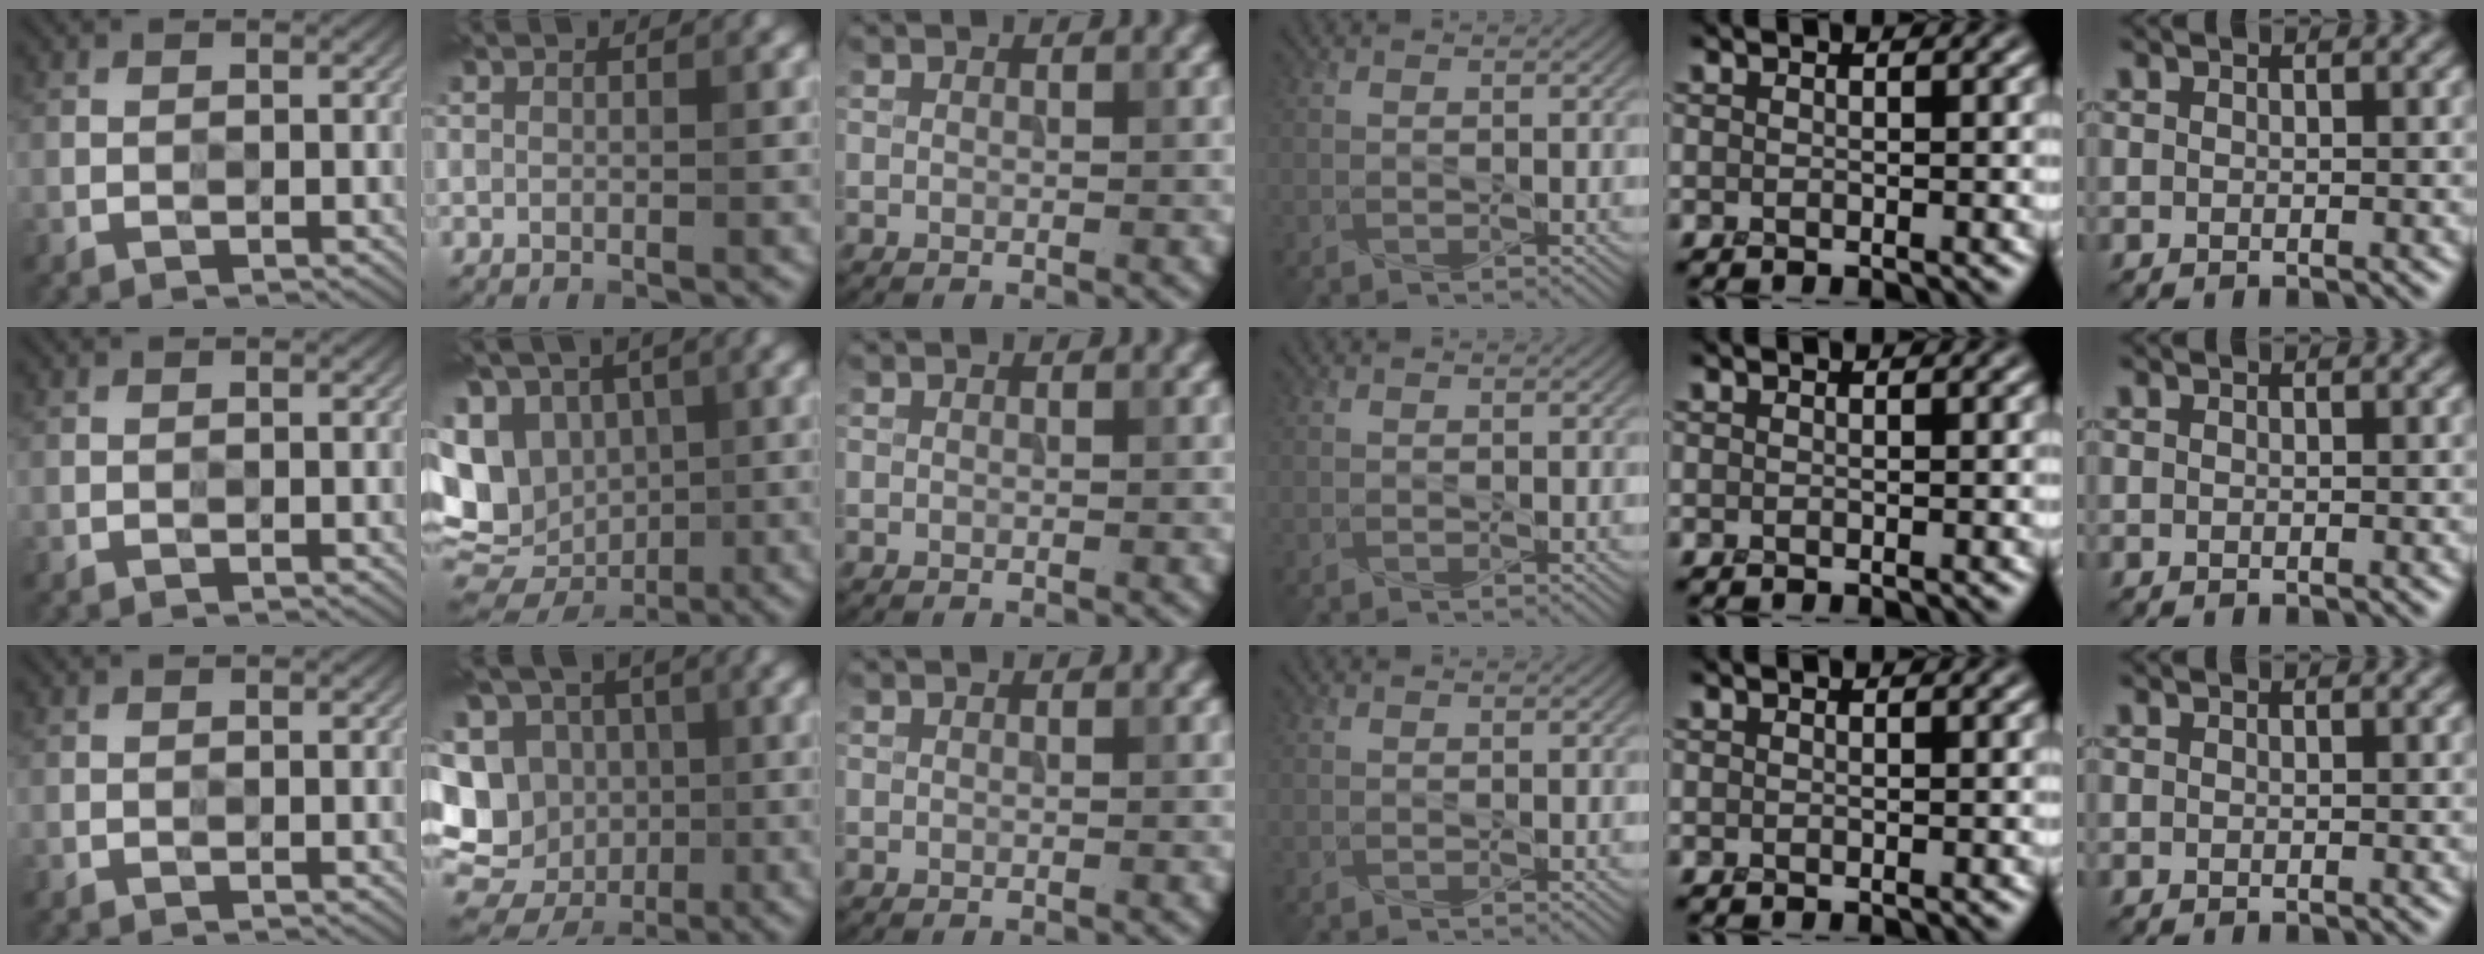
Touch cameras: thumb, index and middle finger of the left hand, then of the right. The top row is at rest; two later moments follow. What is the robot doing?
{"motion": "press", "object": "toy piano key"}